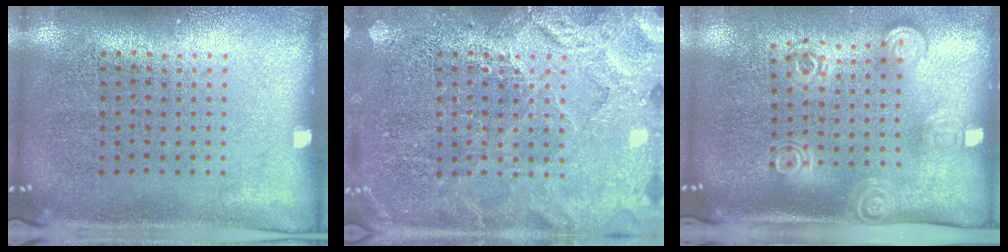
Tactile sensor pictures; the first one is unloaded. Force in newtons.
{"total": 5.1, "press": 5.1, "slide": 0.7}
{"total": 1.8, "press": 1.3, "slide": 1.2}